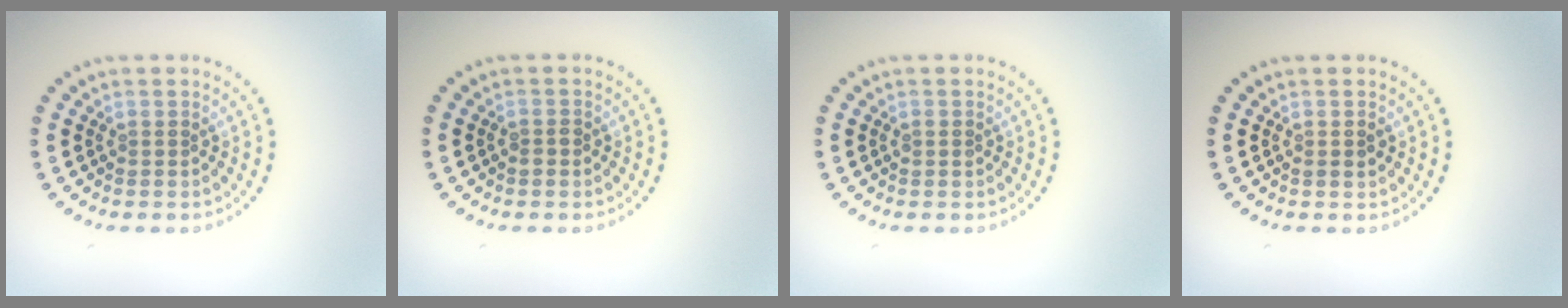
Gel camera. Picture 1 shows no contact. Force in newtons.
{"total": 0.9, "press": 0.9, "slide": 0.1}
{"total": 0.6, "press": 0.6, "slide": 0.1}
{"total": 0.9, "press": 0.9, "slide": 0.2}